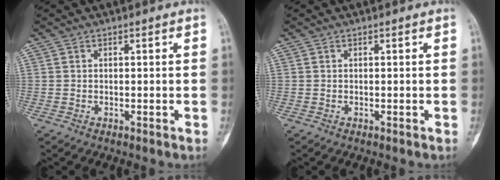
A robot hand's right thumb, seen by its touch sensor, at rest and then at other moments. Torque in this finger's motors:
{"motor_torque": [0.00, 0.00, 0.01, 0.00, 0.00]}